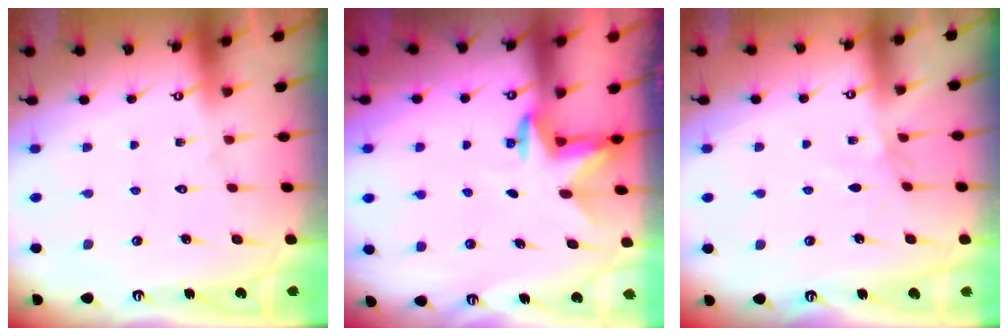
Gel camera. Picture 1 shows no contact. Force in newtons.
{"total": 3.1, "press": 3.0, "slide": 0.7}
{"total": 1.8, "press": 1.8, "slide": 0.4}